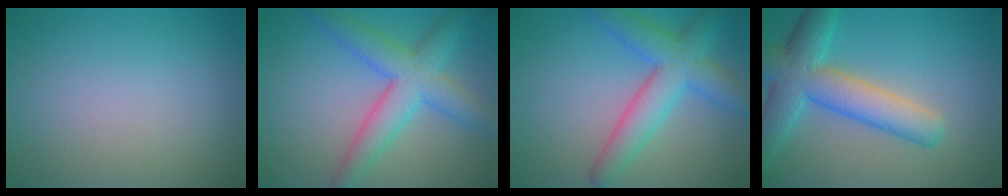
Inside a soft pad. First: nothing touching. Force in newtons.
{"total": 6.0, "press": 6.0, "slide": 0.2}
{"total": 5.9, "press": 5.9, "slide": 0.2}
{"total": 7.0, "press": 7.0, "slide": 0.3}